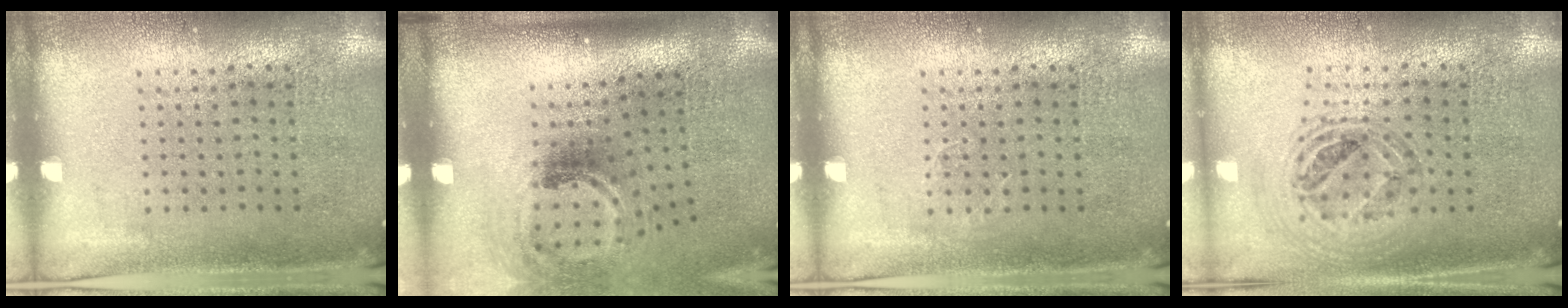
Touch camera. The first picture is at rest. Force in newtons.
{"total": 2.0, "press": 1.3, "slide": 1.5}
{"total": 0.6, "press": 0.5, "slide": 0.2}
{"total": 0.9, "press": 0.9, "slide": 0.0}